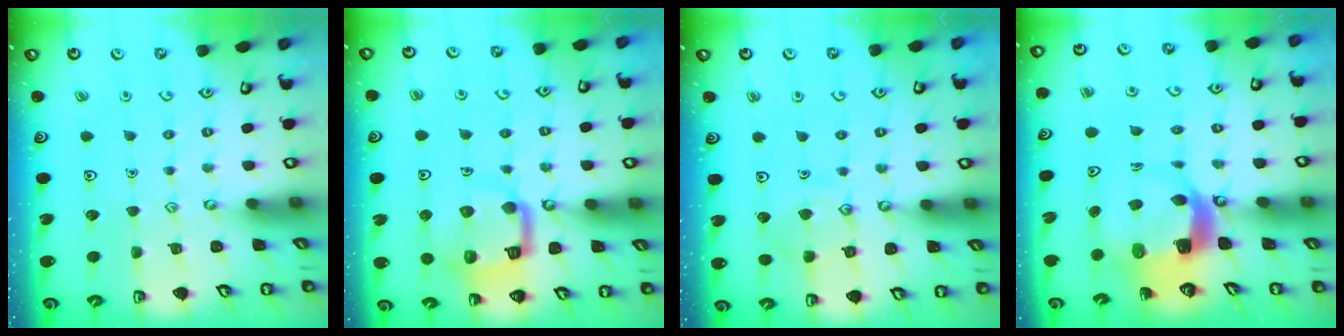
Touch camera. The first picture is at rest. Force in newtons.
{"total": 13.0, "press": 12.9, "slide": 1.5}
{"total": 9.4, "press": 9.4, "slide": 0.8}
{"total": 6.8, "press": 6.7, "slide": 0.9}